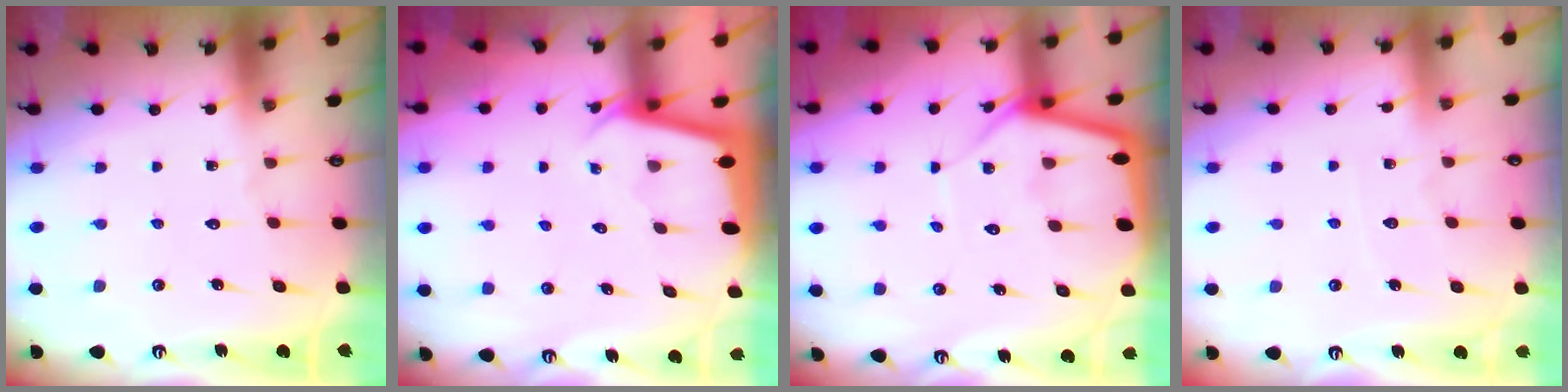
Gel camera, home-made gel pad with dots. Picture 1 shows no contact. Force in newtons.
{"total": 2.2, "press": 2.2, "slide": 0.1}
{"total": 8.8, "press": 8.7, "slide": 0.7}
{"total": 3.2, "press": 3.2, "slide": 0.4}